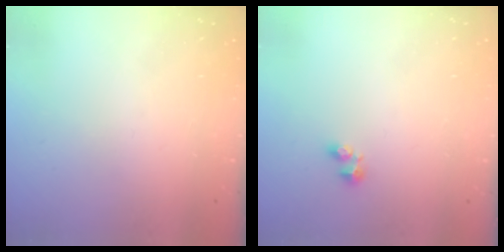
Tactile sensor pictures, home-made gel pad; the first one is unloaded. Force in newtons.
{"total": 1.9, "press": 1.8, "slide": 0.5}